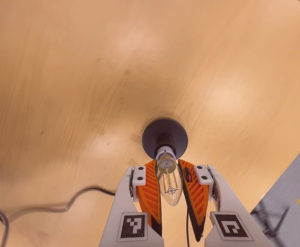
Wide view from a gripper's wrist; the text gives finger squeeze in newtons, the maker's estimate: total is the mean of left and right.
{"total": 20.8, "left": 20.9, "right": 20.6}